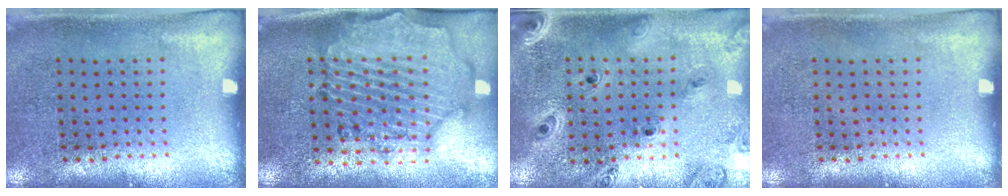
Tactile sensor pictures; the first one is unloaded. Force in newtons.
{"total": 1.6, "press": 1.6, "slide": 0.4}
{"total": 1.4, "press": 1.3, "slide": 0.2}
{"total": 0.0}